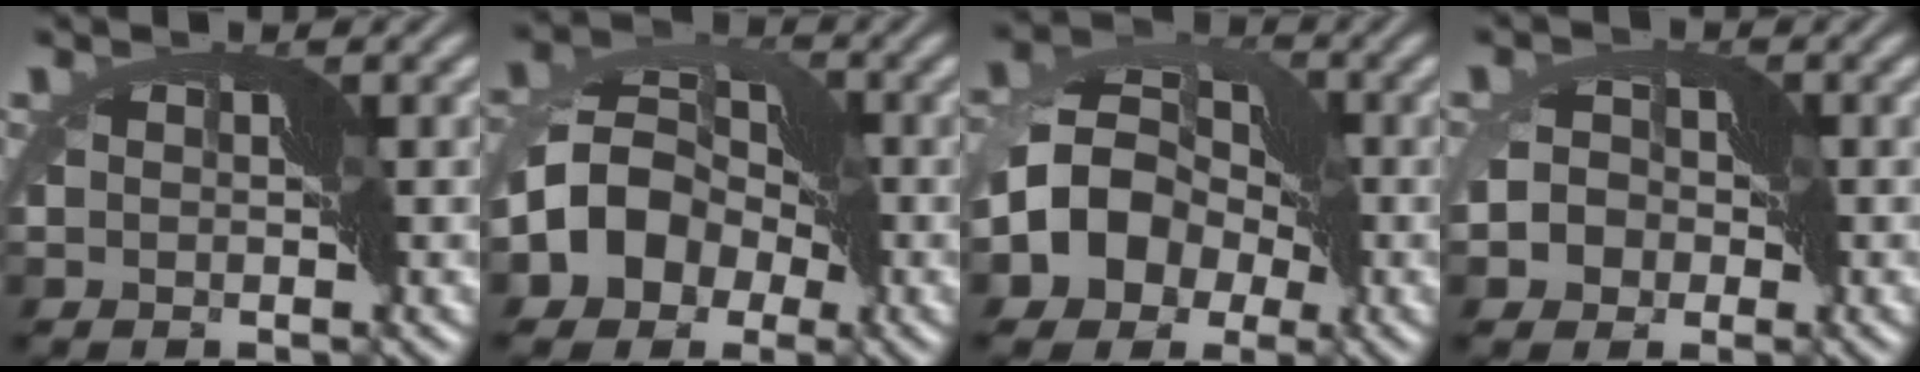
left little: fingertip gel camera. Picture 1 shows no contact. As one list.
[{"total": 6.3, "force": [-1.7, 4.7, 3.8], "torque": [-0.071, 0.005, -0.054]}, {"total": 8.2, "force": [-1.8, 6.1, 5.2], "torque": [-0.090, -0.002, -0.055]}, {"total": 4.6, "force": [-1.9, 3.8, 1.7], "torque": [-0.020, -0.005, -0.053]}]